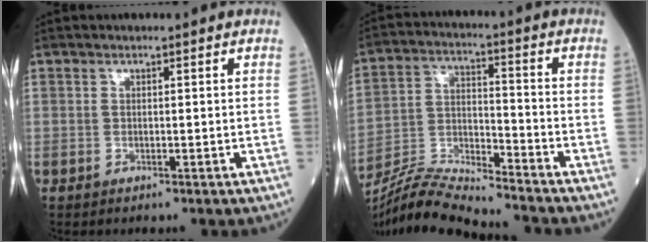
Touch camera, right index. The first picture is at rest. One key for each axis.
{"total": 11.9, "fx": -11.5, "fy": -0.6, "fz": 2.8, "tx": -0.056, "ty": 0.006, "tz": -0.218}